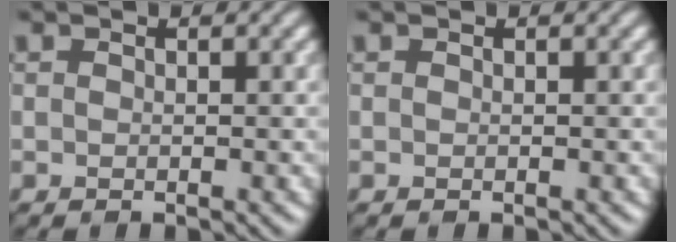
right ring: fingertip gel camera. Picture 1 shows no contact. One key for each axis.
{"total": 0.0}